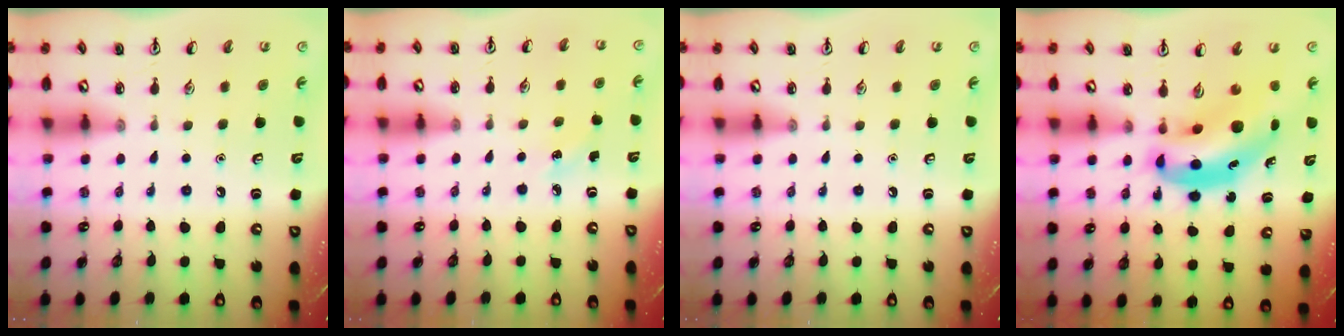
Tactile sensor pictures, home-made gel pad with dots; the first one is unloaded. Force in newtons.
{"total": 2.8, "press": 2.6, "slide": 1.0}
{"total": 0.0}
{"total": 9.7, "press": 9.3, "slide": 2.6}